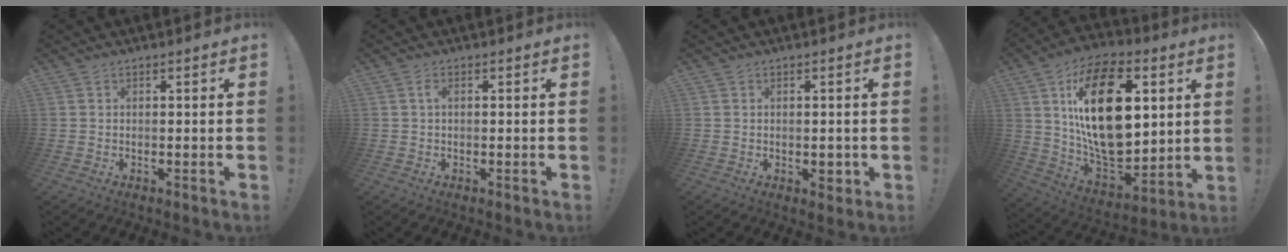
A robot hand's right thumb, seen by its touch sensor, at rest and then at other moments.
{"total": 1.3, "force": [0.1, 0.3, 1.2], "torque": [-0.030, 0.005, 0.001]}
{"total": 2.0, "force": [-0.1, 1.6, 1.1], "torque": [-0.008, 0.000, -0.003]}
{"total": 28.6, "force": [6.6, 16.6, 22.2], "torque": [-0.411, -0.031, 0.118]}